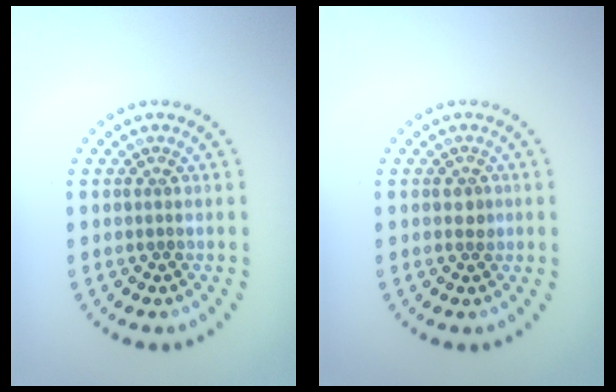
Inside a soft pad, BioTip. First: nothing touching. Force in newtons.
{"total": 1.1, "press": 1.1, "slide": 0.2}